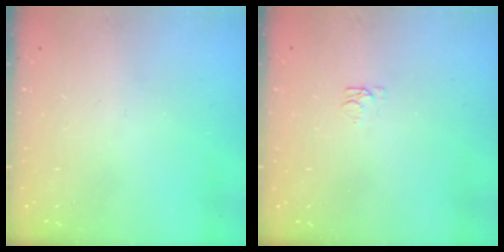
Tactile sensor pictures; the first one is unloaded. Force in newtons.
{"total": 4.1, "press": 4.1, "slide": 0.6}